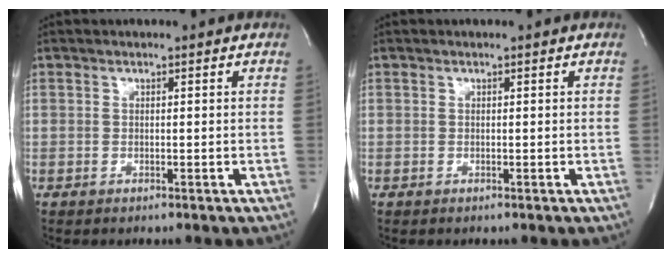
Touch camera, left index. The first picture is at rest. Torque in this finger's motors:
{"motor_torque": [-0.01, 0.01, -0.01, 0.00]}